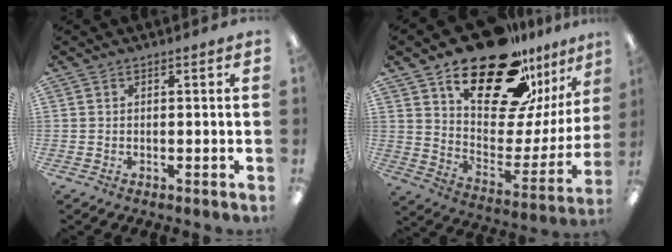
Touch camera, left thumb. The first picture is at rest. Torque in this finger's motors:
{"motor_torque": [1.10, 1.25, 1.19, -1.58, 0.39]}